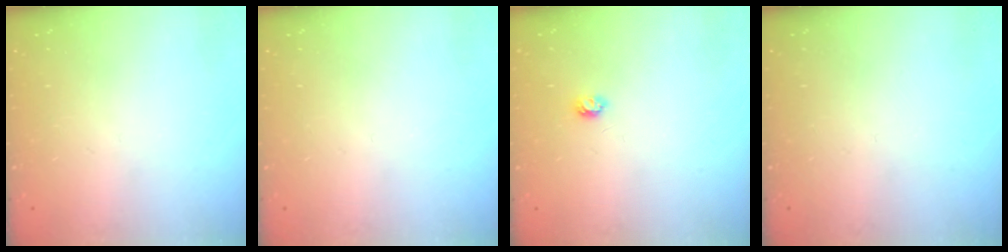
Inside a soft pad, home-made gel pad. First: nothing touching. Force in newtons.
{"total": 0.0}
{"total": 3.4, "press": 3.4, "slide": 0.5}
{"total": 0.0}